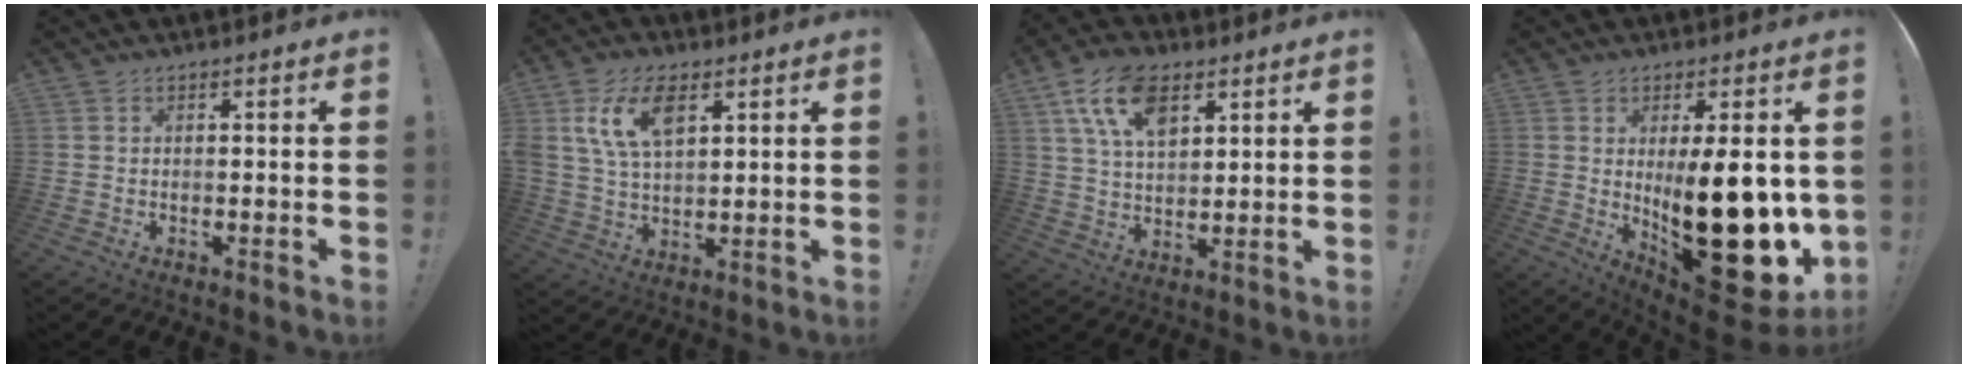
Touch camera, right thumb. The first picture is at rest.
{"total": 12.4, "force": [5.2, 7.0, 8.8], "torque": [-0.168, -0.003, 0.096]}
{"total": 14.1, "force": [7.0, 8.1, 9.2], "torque": [-0.166, -0.015, 0.130]}
{"total": 25.8, "force": [-0.6, 9.3, 24.0], "torque": [-0.360, -0.026, 0.011]}